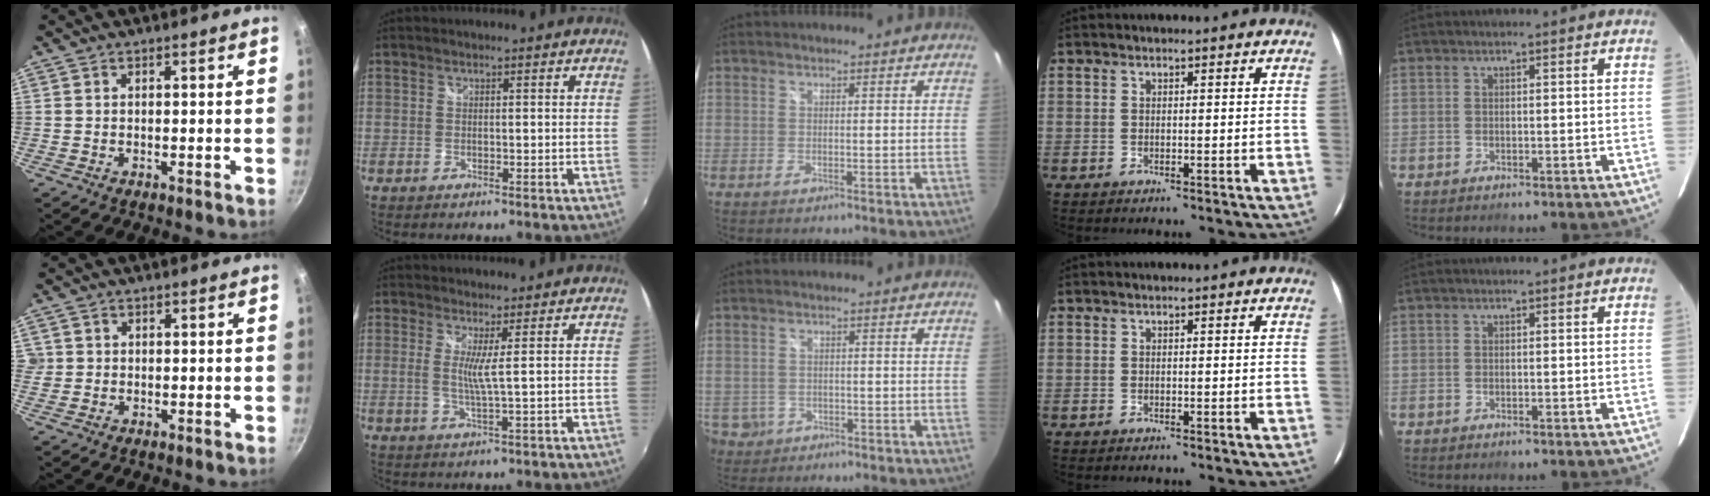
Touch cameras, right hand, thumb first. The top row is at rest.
{"thumb": {"total": 1.6, "force": [0.1, 1.5, 0.3], "torque": [0.005, 0.008, 0.003]}, "index": {"total": 3.0, "force": [0.8, -0.8, 2.8], "torque": [-0.056, -0.011, 0.009]}, "middle": {"total": 5.8, "force": [-1.8, 5.2, 1.7], "torque": [-0.055, -0.001, -0.017]}}